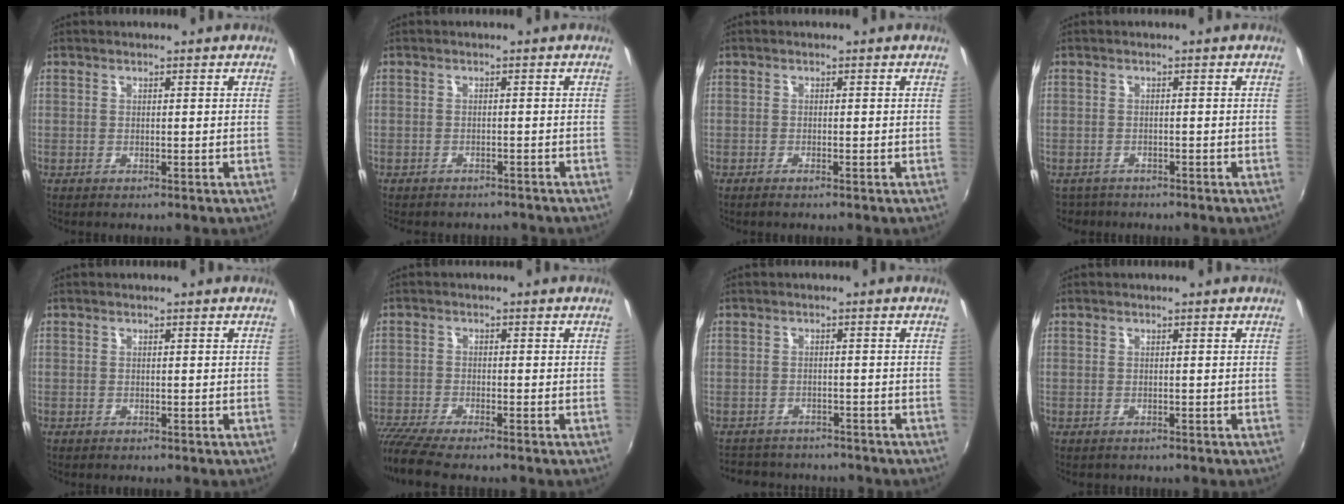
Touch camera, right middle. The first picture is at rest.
{"total": 4.0, "force": [-3.5, 1.6, 1.1], "torque": [-0.030, -0.012, -0.049]}
{"total": 0.8, "force": [-0.7, 0.0, 0.5], "torque": [-0.008, -0.003, -0.015]}
{"total": 2.9, "force": [-2.3, 1.8, 0.3], "torque": [-0.014, -0.007, -0.037]}
{"total": 0.5, "force": [-0.4, 0.4, 0.0], "torque": [0.000, 0.002, -0.006]}
{"total": 7.4, "force": [-6.6, 0.3, 3.3], "torque": [-0.088, -0.032, -0.121]}
{"total": 8.5, "force": [-7.5, 3.3, 2.1], "torque": [-0.054, -0.003, -0.109]}
{"total": 0.6, "force": [-0.5, 0.4, 0.0], "torque": [-0.004, -0.002, -0.006]}